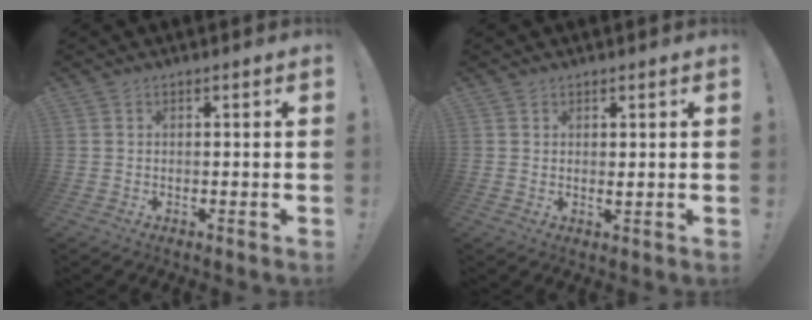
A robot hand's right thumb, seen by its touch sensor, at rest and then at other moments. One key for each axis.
{"total": 1.1, "fx": 0.8, "fy": 0.5, "fz": 0.6, "tx": 0.000, "ty": -0.006, "tz": 0.011}